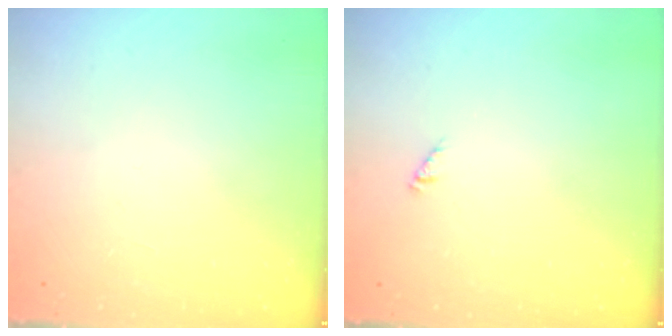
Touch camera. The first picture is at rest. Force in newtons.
{"total": 0.0}